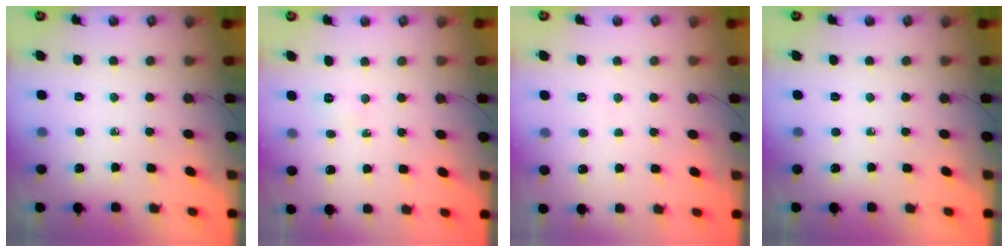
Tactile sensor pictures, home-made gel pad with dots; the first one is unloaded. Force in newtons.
{"total": 2.6, "press": 2.5, "slide": 0.8}
{"total": 3.9, "press": 3.8, "slide": 0.7}
{"total": 0.0}